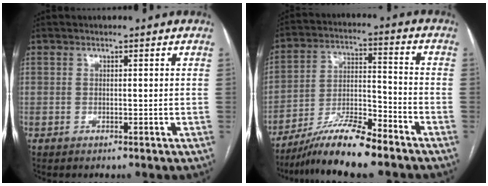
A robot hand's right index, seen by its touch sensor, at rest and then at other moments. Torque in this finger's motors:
{"motor_torque": [0.78, -0.92, 0.56, 0.11]}